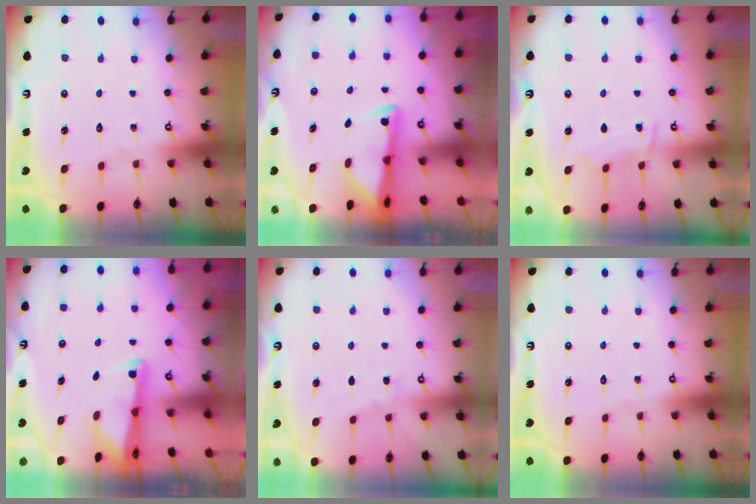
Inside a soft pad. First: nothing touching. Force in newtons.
{"total": 2.9, "press": 2.9, "slide": 0.6}
{"total": 7.1, "press": 7.1, "slide": 0.8}
{"total": 2.0, "press": 2.0, "slide": 0.3}
{"total": 4.0, "press": 4.0, "slide": 0.5}
{"total": 0.0}